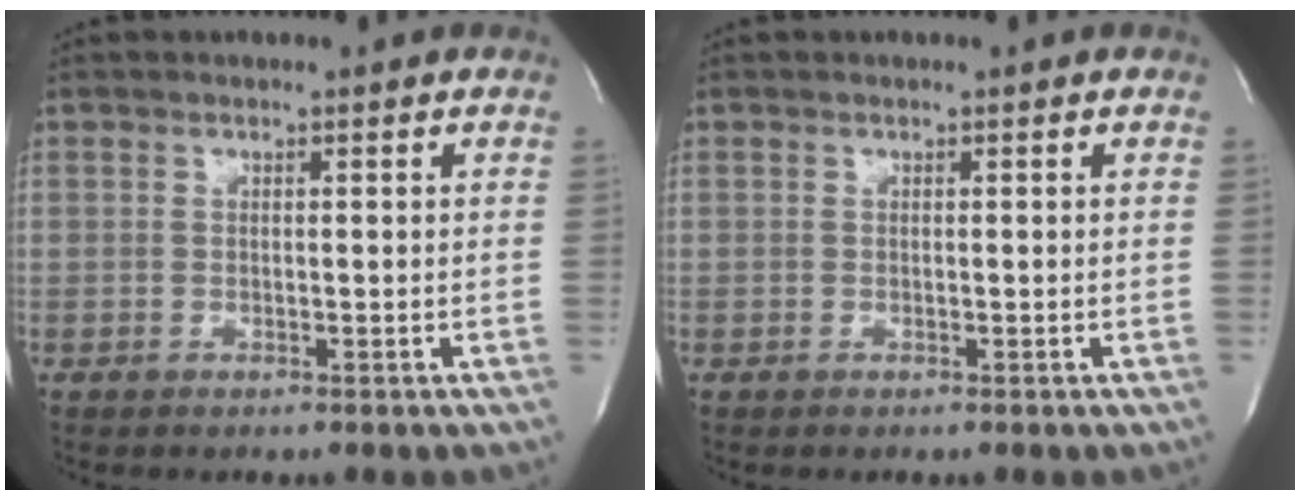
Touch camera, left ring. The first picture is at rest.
{"total": 0.0}